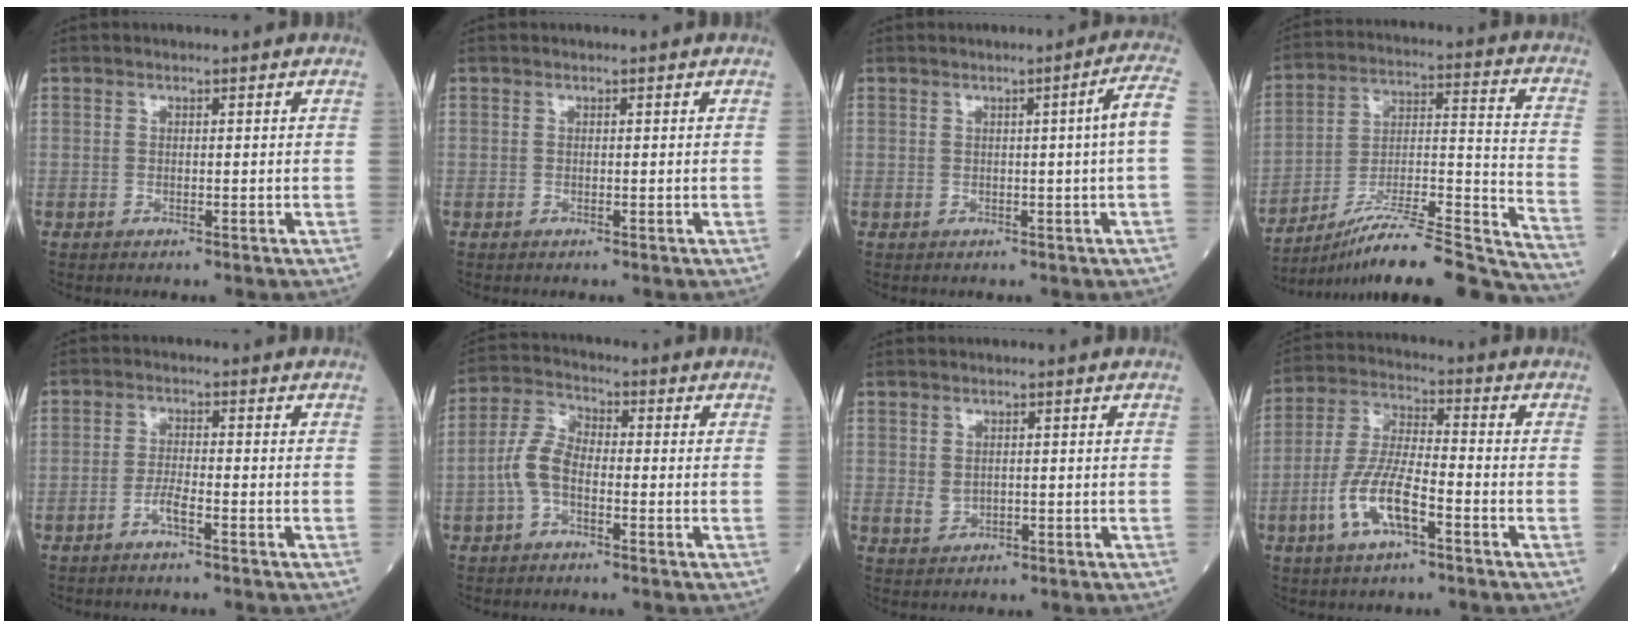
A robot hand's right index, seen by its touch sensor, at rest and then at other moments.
{"total": 0.0}
{"total": 4.2, "force": [0.0, -1.1, 4.1], "torque": [-0.053, 0.000, 0.001]}
{"total": 25.5, "force": [-22.7, 0.6, 11.6], "torque": [-0.132, 0.006, -0.352]}
{"total": 2.5, "force": [-1.7, 0.1, 1.9], "torque": [-0.037, 0.001, -0.034]}
{"total": 5.7, "force": [-1.7, 2.9, 4.6], "torque": [-0.105, 0.012, -0.040]}
{"total": 1.8, "force": [0.2, 1.3, 1.2], "torque": [-0.026, -0.001, 0.011]}
{"total": 9.6, "force": [-4.0, 2.6, 8.3], "torque": [-0.174, 0.001, -0.076]}